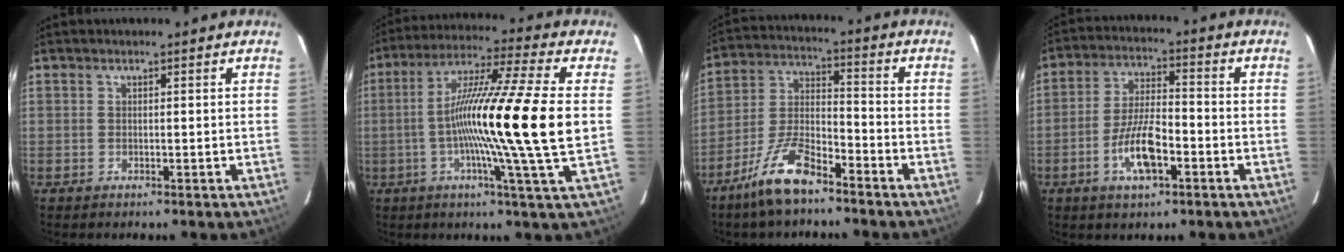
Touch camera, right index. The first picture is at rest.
{"total": 19.4, "force": [-0.9, -2.1, 19.2], "torque": [-0.329, -0.008, -0.036]}
{"total": 10.4, "force": [-7.6, 2.7, 6.6], "torque": [-0.145, -0.009, -0.150]}
{"total": 9.0, "force": [-3.6, 2.6, 7.9], "torque": [-0.156, 0.003, -0.066]}